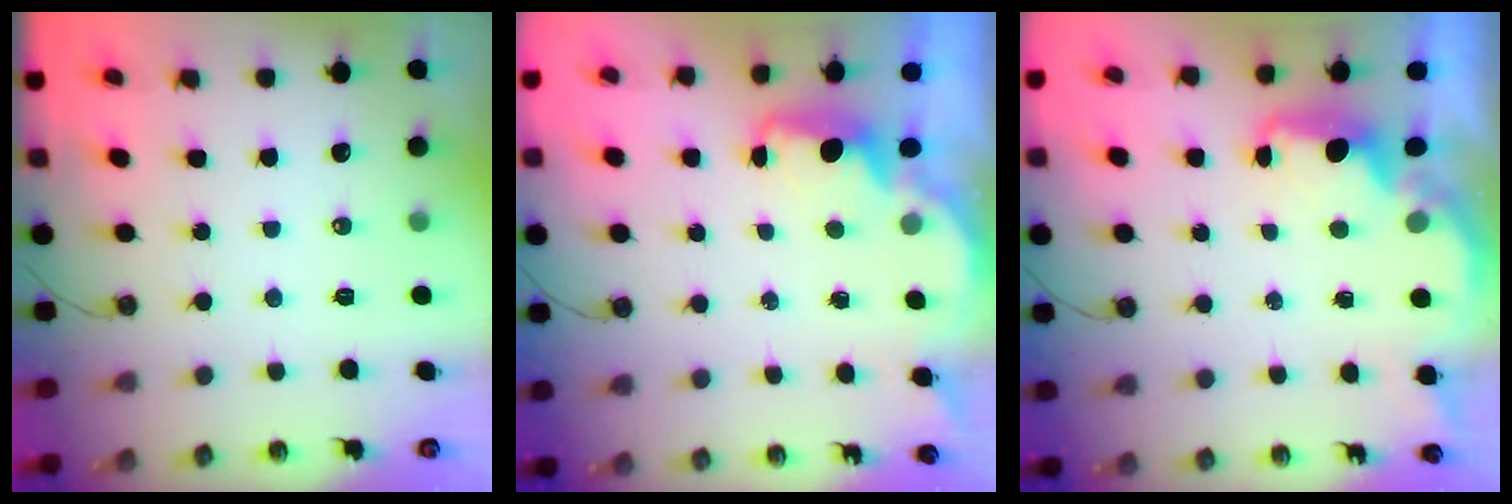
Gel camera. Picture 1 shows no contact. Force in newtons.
{"total": 1.6, "press": 1.5, "slide": 0.5}
{"total": 2.0, "press": 1.9, "slide": 0.8}